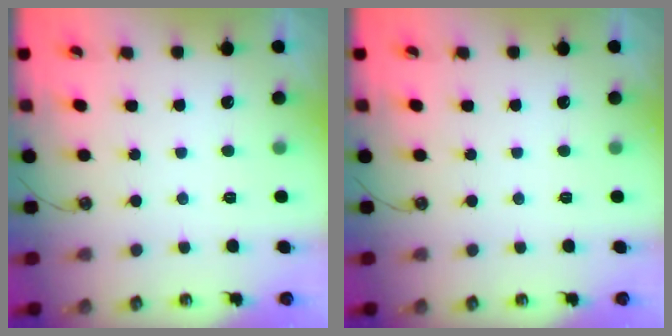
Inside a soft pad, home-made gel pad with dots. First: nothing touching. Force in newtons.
{"total": 0.0}